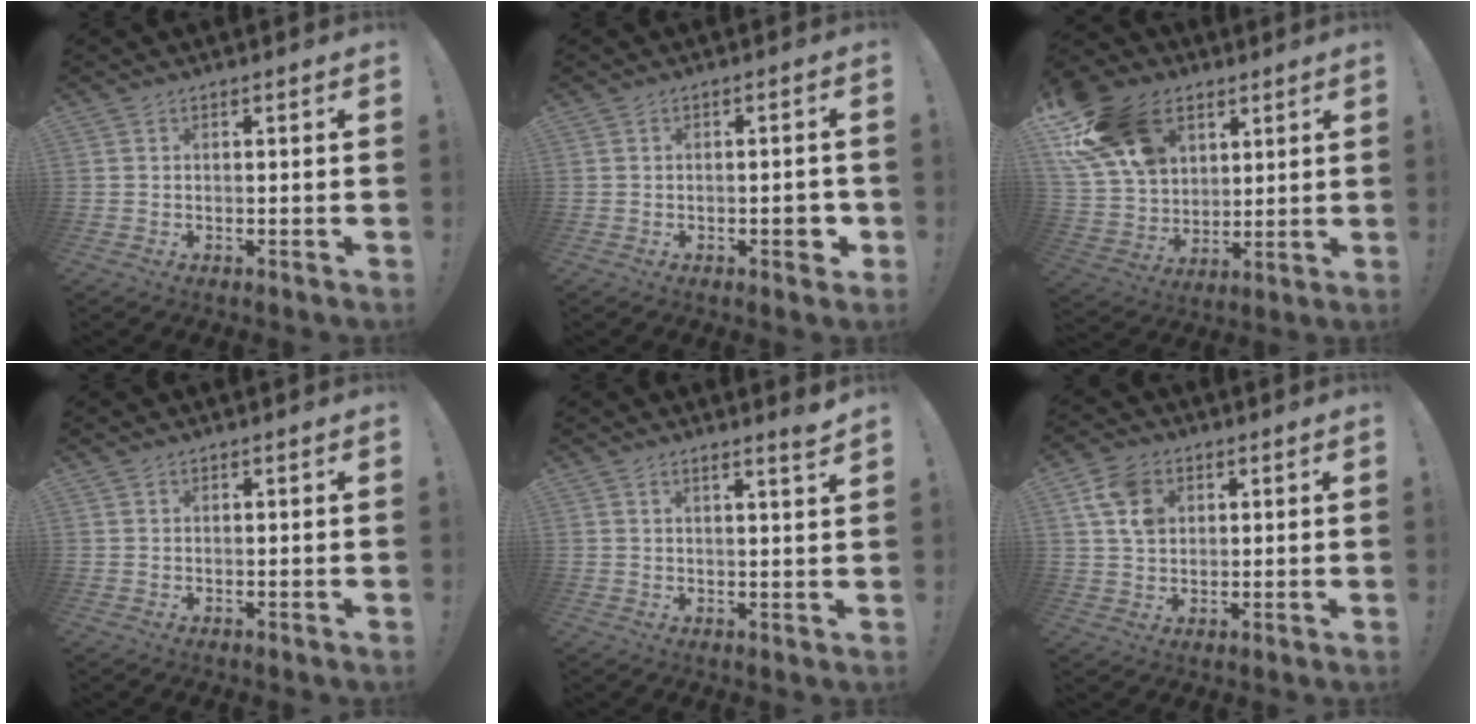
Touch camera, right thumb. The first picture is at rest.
{"total": 3.9, "force": [-1.4, 1.6, 3.2], "torque": [-0.039, 0.010, -0.025]}
{"total": 21.7, "force": [10.6, 14.8, 11.7], "torque": [-0.221, -0.039, 0.211]}
{"total": 0.6, "force": [0.5, 0.2, 0.0], "torque": [0.004, -0.003, 0.010]}
{"total": 3.5, "force": [2.7, -0.4, 2.2], "torque": [-0.029, -0.021, 0.041]}
{"total": 9.3, "force": [3.5, 7.0, 5.1], "torque": [-0.101, 0.001, 0.073]}